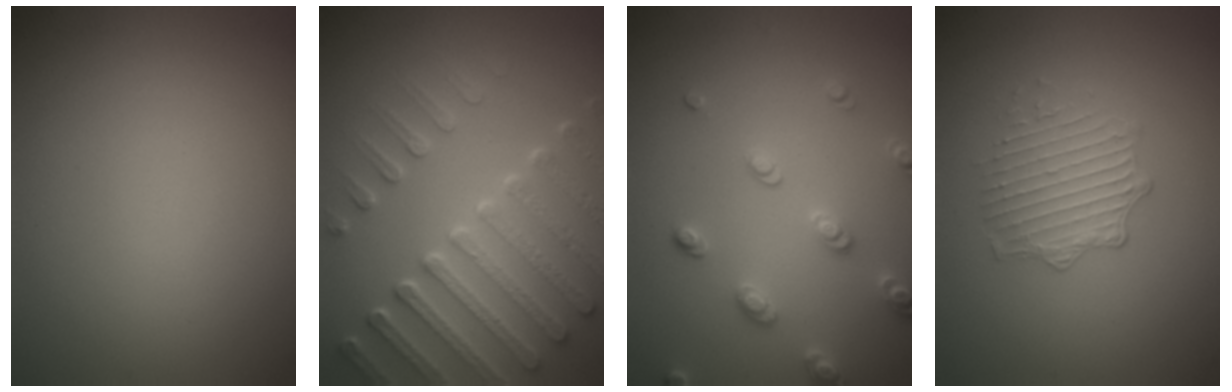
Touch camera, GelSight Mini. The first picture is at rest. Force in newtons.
{"total": 7.6, "press": 5.7, "slide": 5.1}
{"total": 2.7, "press": 2.7, "slide": 0.5}
{"total": 2.3, "press": 1.6, "slide": 1.6}